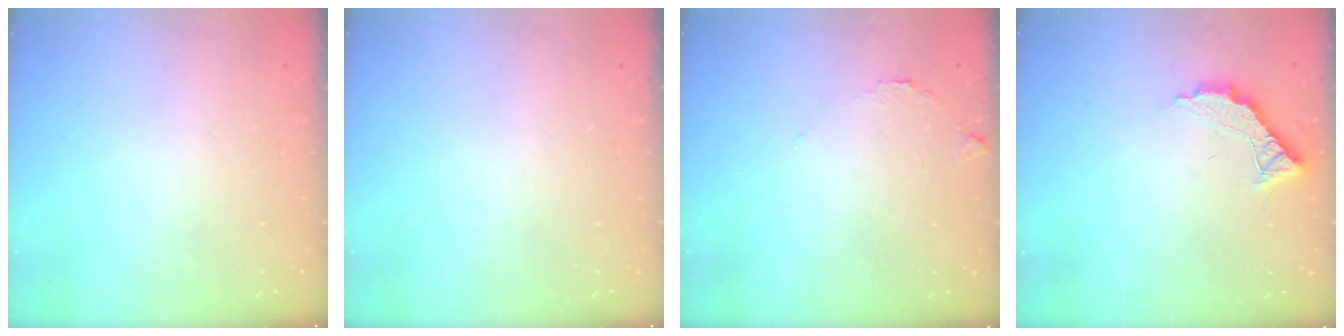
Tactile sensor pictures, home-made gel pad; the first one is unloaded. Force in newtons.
{"total": 0.0}
{"total": 5.9, "press": 5.9, "slide": 0.4}
{"total": 8.6, "press": 8.6, "slide": 0.5}